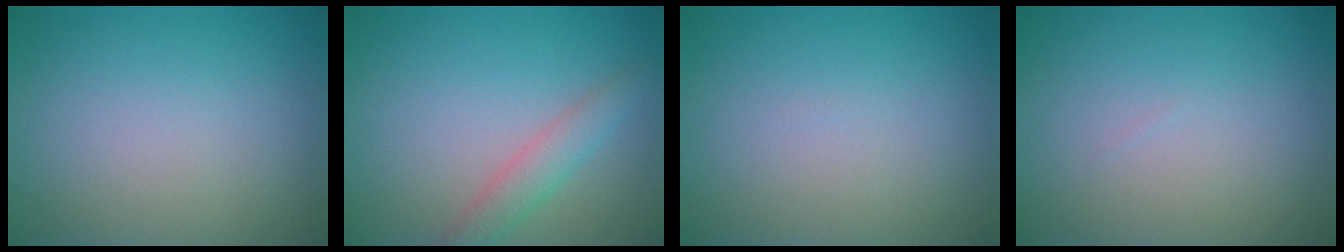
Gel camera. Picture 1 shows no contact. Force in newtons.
{"total": 2.6, "press": 2.6, "slide": 0.2}
{"total": 0.0}
{"total": 0.0}